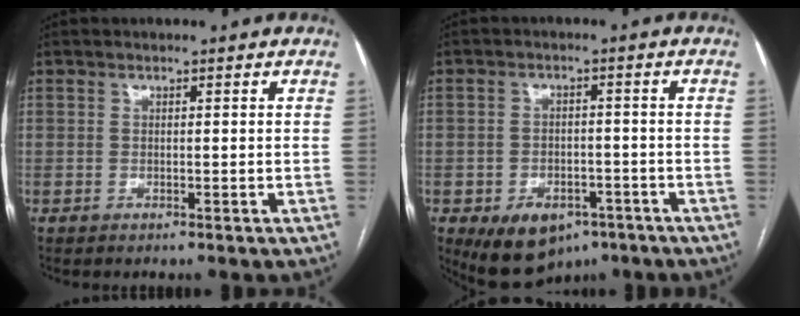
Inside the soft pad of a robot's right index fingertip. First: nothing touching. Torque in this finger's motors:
{"motor_torque": [1.04, -1.10, 0.28, 0.02]}